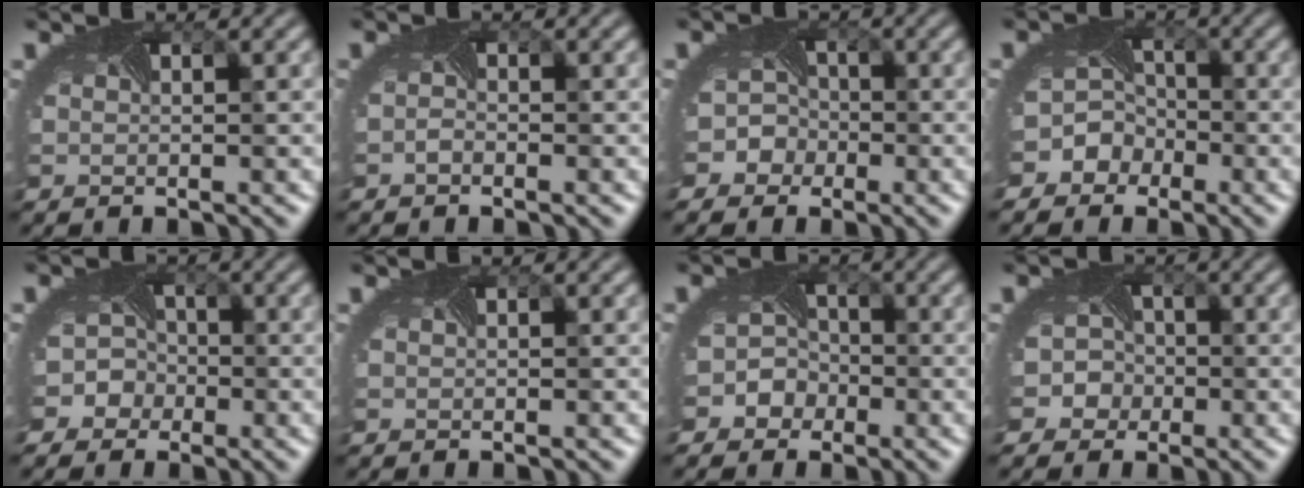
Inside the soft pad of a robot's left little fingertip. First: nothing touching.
{"total": 0.8, "force": [-0.8, 0.0, -0.1], "torque": [-0.005, -0.002, -0.017]}
{"total": 4.4, "force": [-2.1, 3.8, 0.5], "torque": [0.014, 0.005, -0.045]}
{"total": 5.0, "force": [-2.7, 4.1, 0.6], "torque": [0.014, 0.001, -0.056]}
{"total": 4.7, "force": [-2.2, 4.1, 0.6], "torque": [0.012, 0.006, -0.051]}
{"total": 0.0}
{"total": 3.4, "force": [-1.7, 2.9, 0.5], "torque": [0.015, 0.008, -0.034]}
{"total": 4.3, "force": [-1.5, 4.0, 0.8], "torque": [0.008, 0.012, -0.038]}